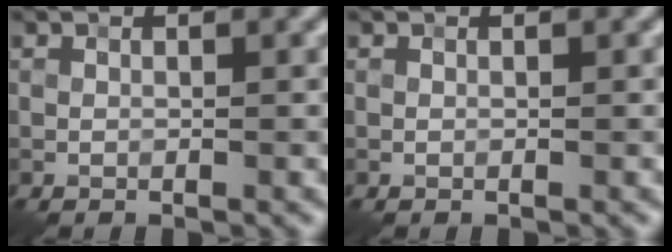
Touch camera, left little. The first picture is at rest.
{"total": 0.0}